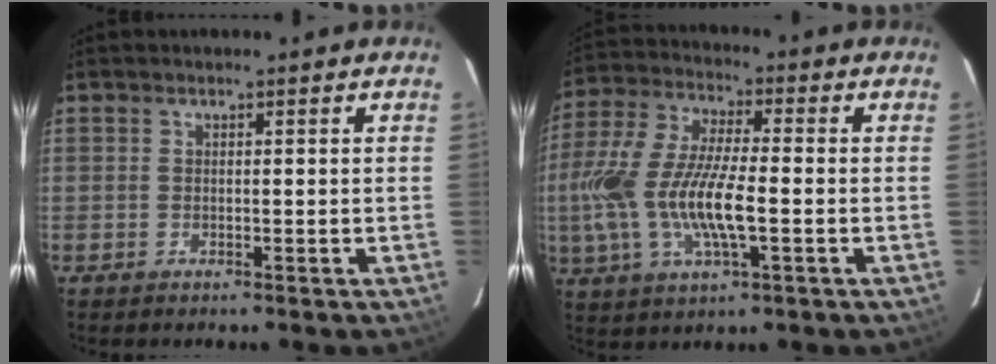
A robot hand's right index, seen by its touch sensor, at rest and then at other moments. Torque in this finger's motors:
{"motor_torque": [0.72, -0.13, 1.05, 0.21]}